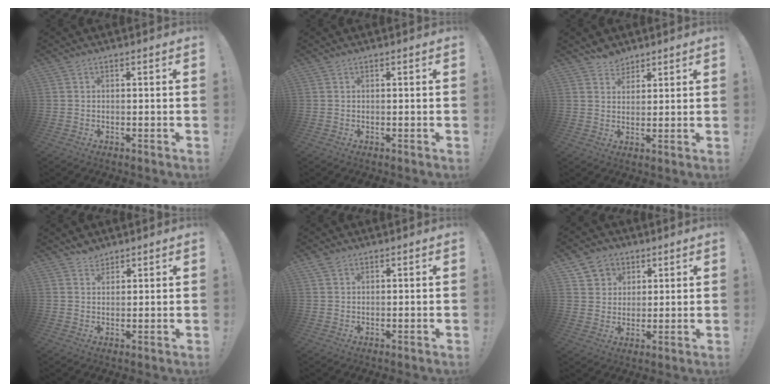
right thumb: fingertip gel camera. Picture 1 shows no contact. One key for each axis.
{"total": 0.0}
{"total": 4.5, "fx": 3.7, "fy": 2.5, "fz": 0.3, "tx": 0.002, "ty": -0.023, "tz": 0.069}
{"total": 3.1, "fx": 2.7, "fy": 1.6, "fz": 0.3, "tx": 0.002, "ty": -0.016, "tz": 0.049}
{"total": 1.7, "fx": 1.2, "fy": 0.9, "fz": 0.7, "tx": -0.009, "ty": -0.004, "tz": 0.023}
{"total": 6.6, "fx": 2.7, "fy": 6.0, "fz": 0.8, "tx": -0.011, "ty": -0.023, "tz": 0.055}